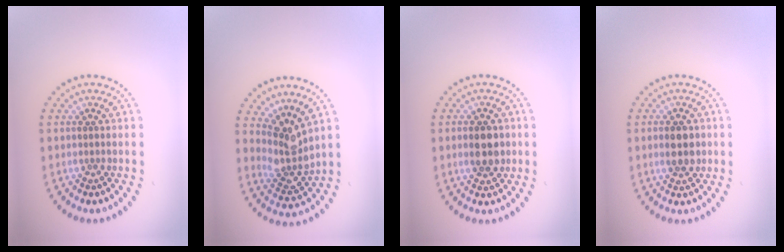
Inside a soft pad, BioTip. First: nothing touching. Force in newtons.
{"total": 3.3, "press": 2.5, "slide": 2.1}
{"total": 3.2, "press": 3.2, "slide": 0.2}
{"total": 2.6, "press": 2.6, "slide": 0.1}